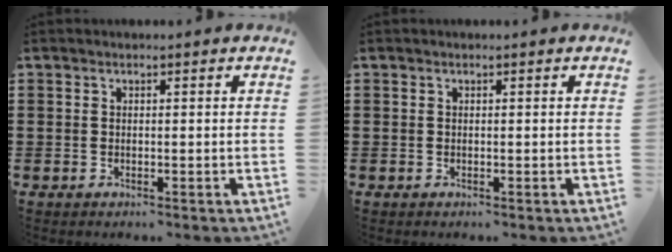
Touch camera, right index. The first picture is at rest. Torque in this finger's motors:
{"motor_torque": [1.07, 1.07, 0.00, 0.00]}